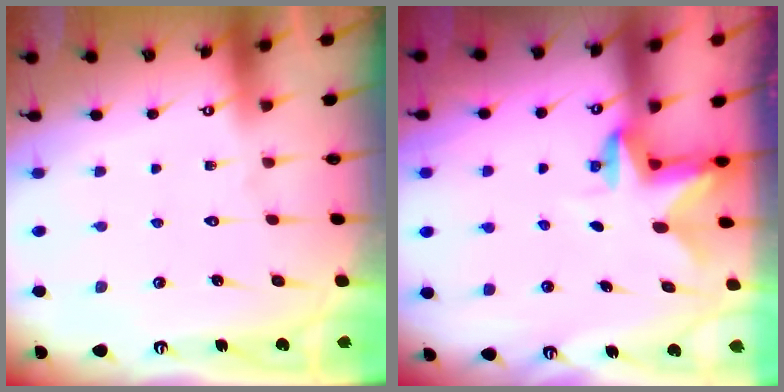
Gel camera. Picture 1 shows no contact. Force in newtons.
{"total": 2.6, "press": 2.6, "slide": 0.5}